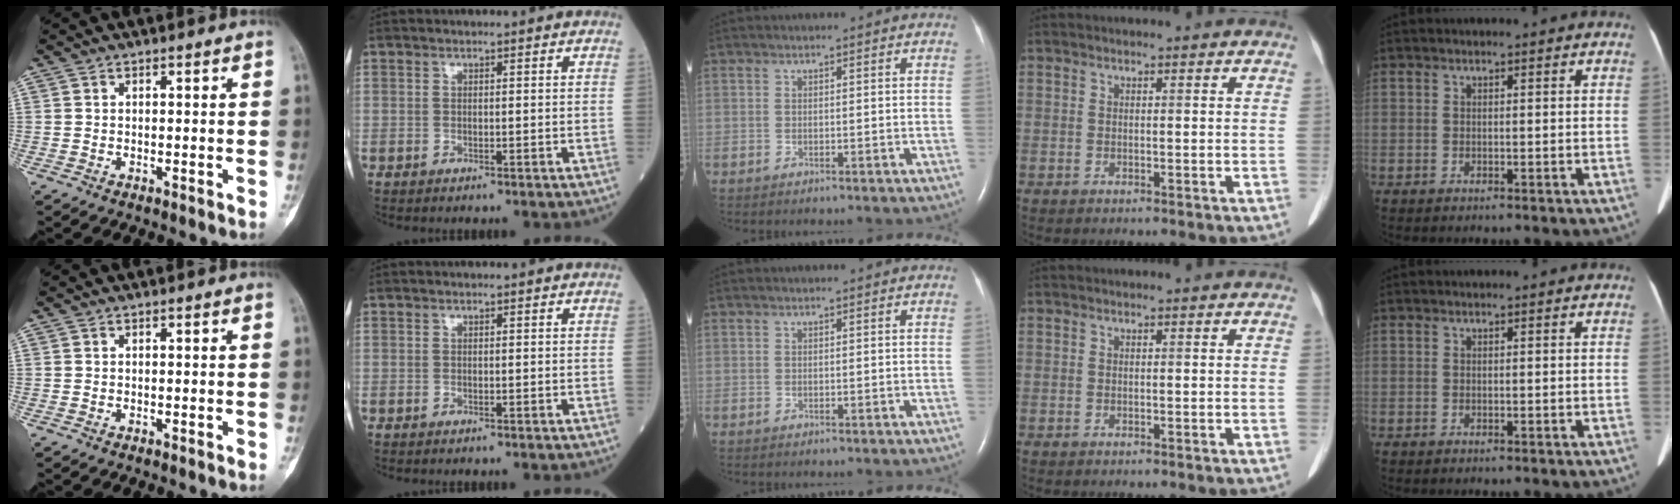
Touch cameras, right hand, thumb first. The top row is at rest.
{}